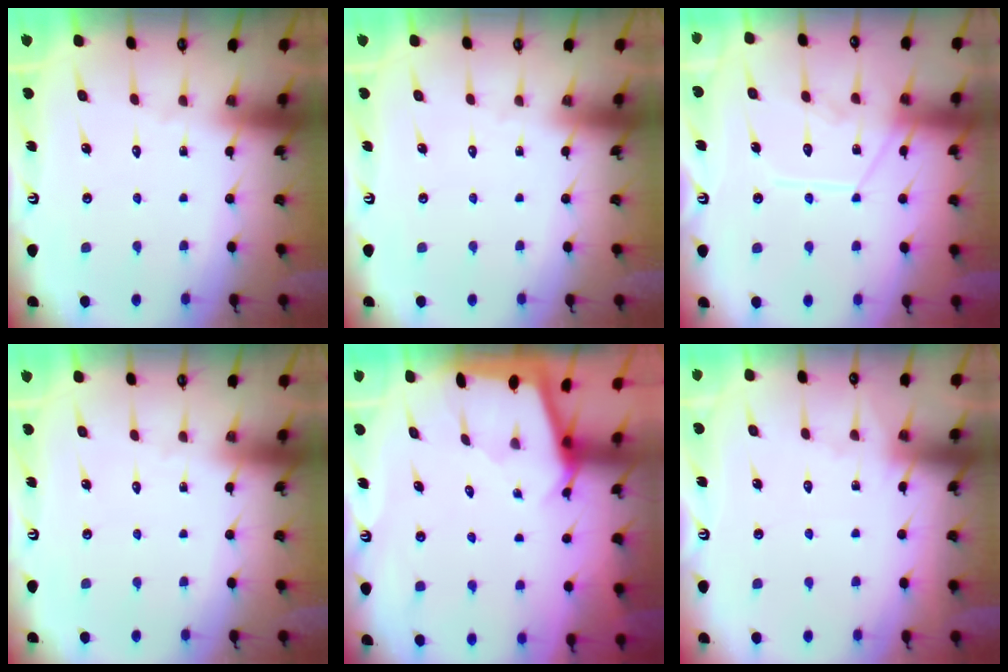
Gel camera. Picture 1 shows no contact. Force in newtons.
{"total": 0.0}
{"total": 12.6, "press": 12.6, "slide": 1.1}
{"total": 0.0}
{"total": 2.3, "press": 2.3, "slide": 0.3}
{"total": 4.7, "press": 4.6, "slide": 0.7}